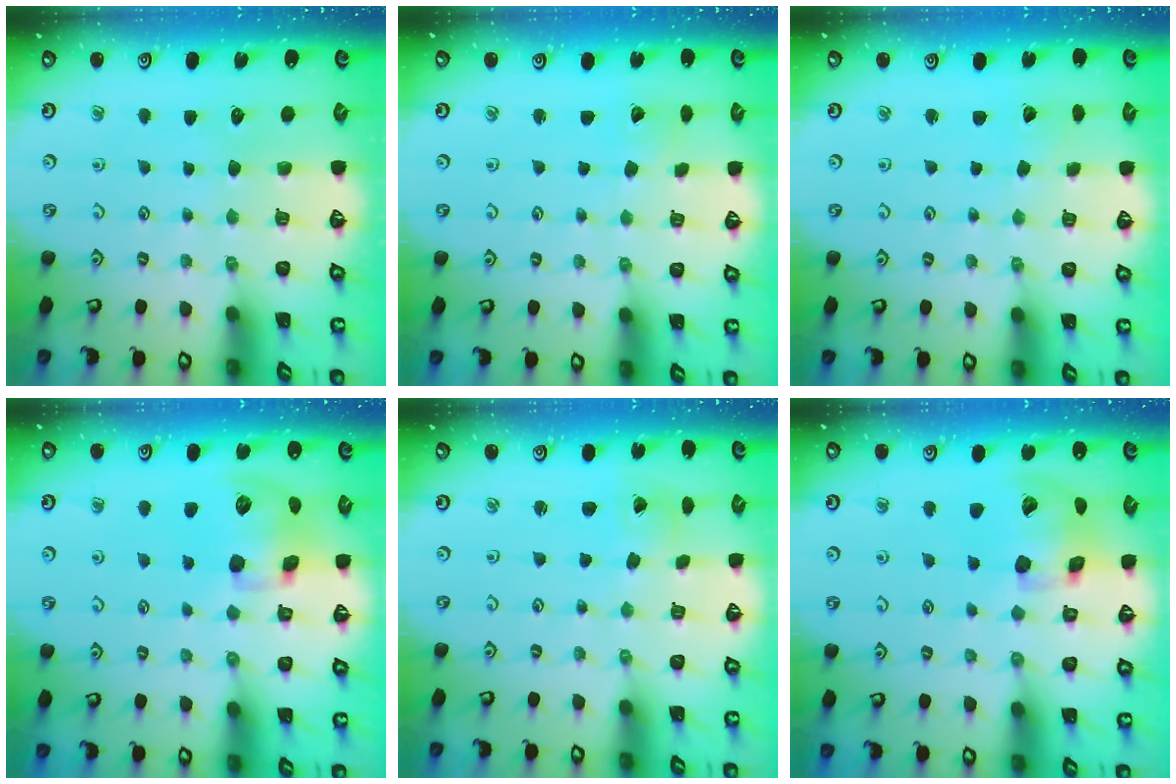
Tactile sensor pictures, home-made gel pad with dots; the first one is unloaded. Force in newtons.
{"total": 2.5, "press": 2.5, "slide": 0.3}
{"total": 0.9, "press": 0.9, "slide": 0.1}
{"total": 13.4, "press": 13.2, "slide": 2.0}
{"total": 2.1, "press": 2.1, "slide": 0.1}
{"total": 14.7, "press": 14.5, "slide": 2.3}